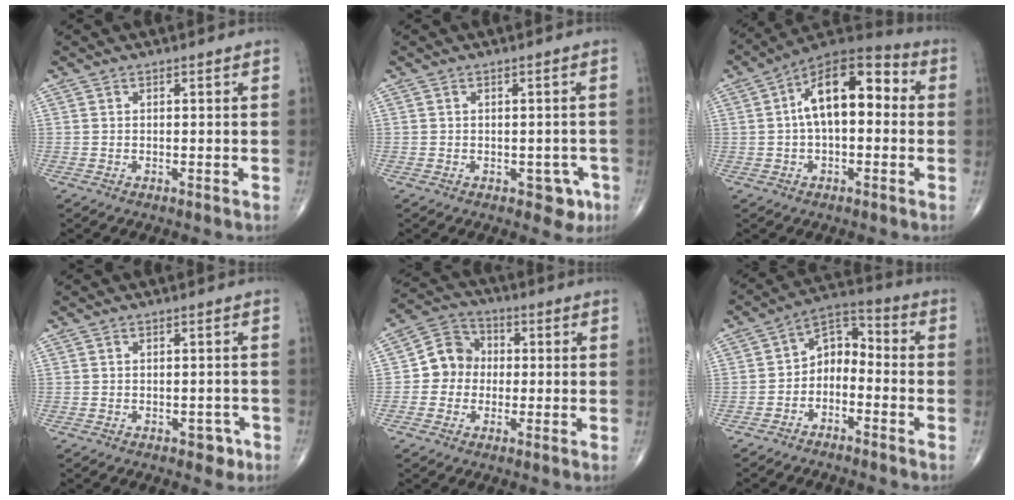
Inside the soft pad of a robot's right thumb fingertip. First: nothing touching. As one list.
[{"total": 3.7, "force": [-1.5, 2.5, 2.3], "torque": [0.001, 0.006, -0.015]}, {"total": 15.2, "force": [1.6, 7.9, 12.9], "torque": [-0.185, 0.045, 0.013]}, {"total": 2.4, "force": [-1.2, 1.6, 1.3], "torque": [0.002, 0.004, -0.013]}, {"total": 7.9, "force": [-0.3, 7.1, 3.2], "torque": [-0.027, 0.026, -0.021]}, {"total": 7.6, "force": [-3.1, 5.1, 4.7], "torque": [-0.055, 0.056, -0.070]}]